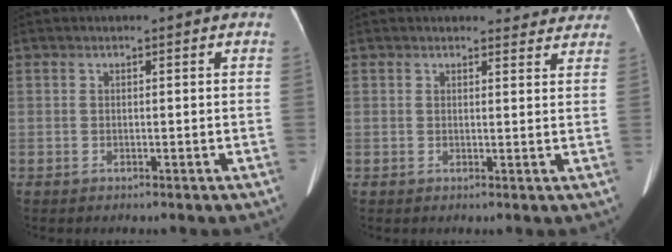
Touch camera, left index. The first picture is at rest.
{"total": 5.2, "force": [4.9, 1.7, 0.2], "torque": [0.016, -0.007, 0.035]}